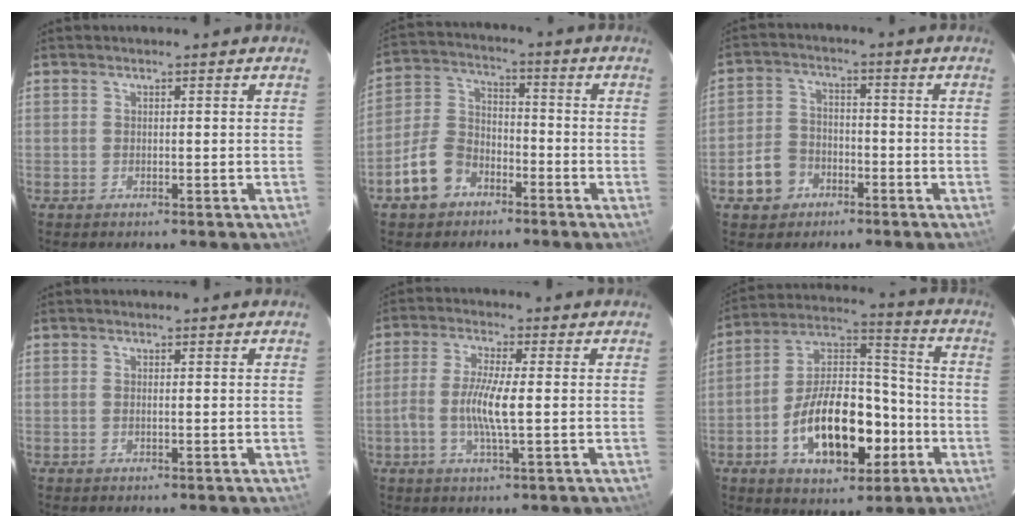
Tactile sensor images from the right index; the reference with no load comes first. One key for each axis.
{"total": 9.8, "fx": -5.6, "fy": 6.7, "fz": 4.4, "tx": -0.104, "ty": 0.028, "tz": -0.099}
{"total": 7.2, "fx": -3.8, "fy": 5.7, "fz": 2.4, "tx": -0.070, "ty": 0.021, "tz": -0.059}
{"total": 0.5, "fx": 0.0, "fy": -0.1, "fz": 0.5, "tx": -0.009, "ty": 0.001, "tz": -0.002}
{"total": 7.1, "fx": -1.0, "fy": 0.8, "fz": 6.9, "tx": -0.139, "ty": -0.001, "tz": -0.023}
{"total": 19.3, "fx": -6.7, "fy": 10.2, "fz": 14.9, "tx": -0.266, "ty": 0.030, "tz": -0.099}